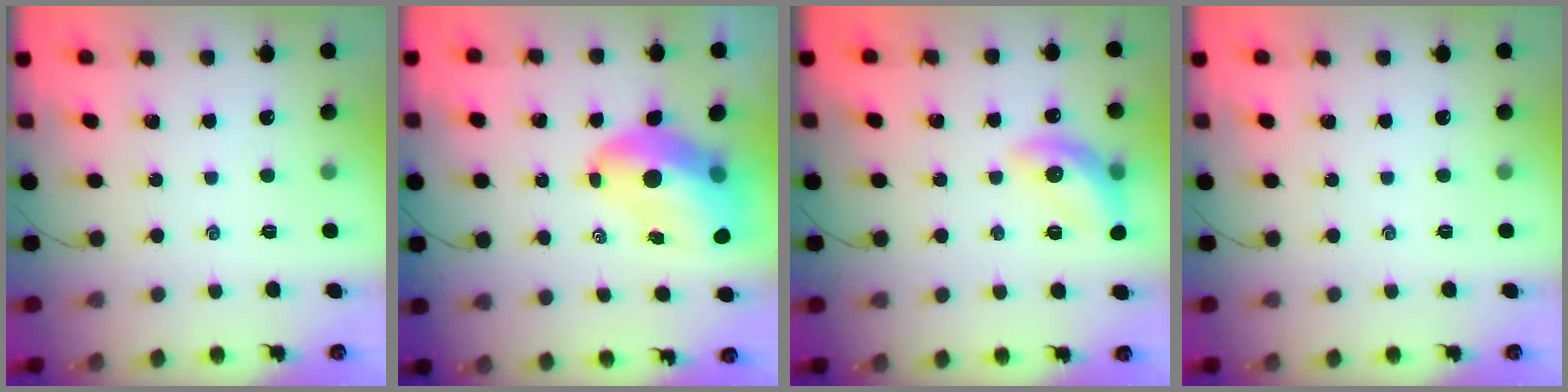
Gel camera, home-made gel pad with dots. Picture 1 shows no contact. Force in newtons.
{"total": 11.0, "press": 10.5, "slide": 3.3}
{"total": 11.6, "press": 11.5, "slide": 1.5}
{"total": 0.0}